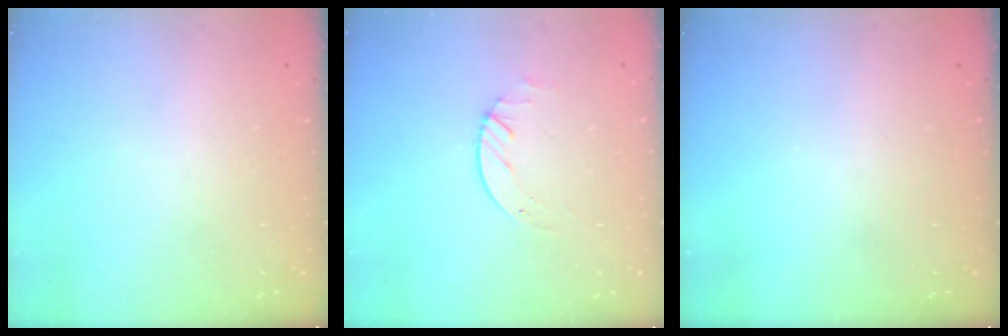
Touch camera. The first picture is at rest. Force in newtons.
{"total": 2.3, "press": 2.3, "slide": 0.3}
{"total": 0.0}